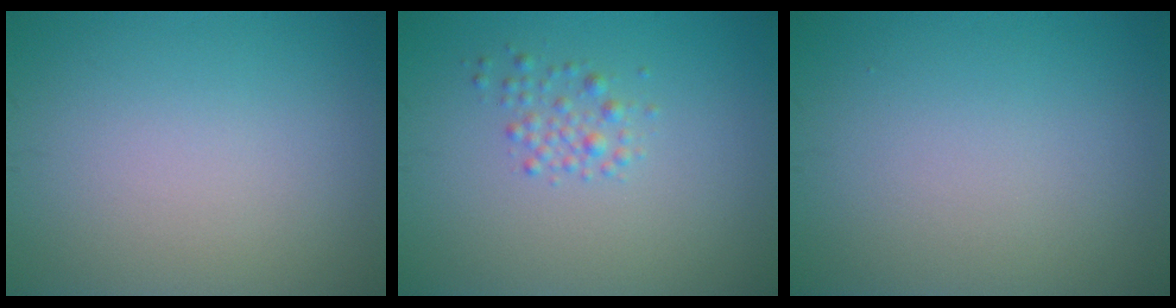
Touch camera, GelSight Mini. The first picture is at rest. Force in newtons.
{"total": 1.6, "press": 1.6, "slide": 0.0}
{"total": 0.0}